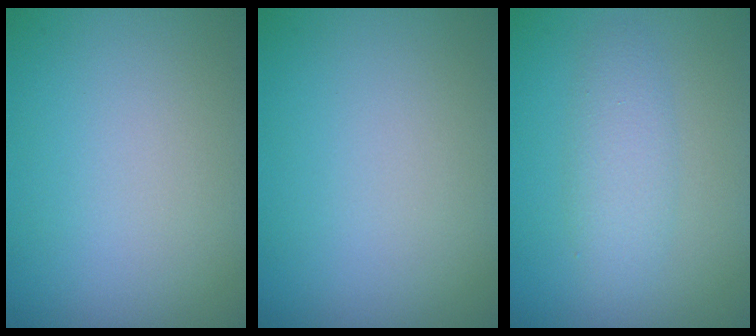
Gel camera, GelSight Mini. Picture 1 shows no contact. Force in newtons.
{"total": 0.0}
{"total": 2.7, "press": 2.7, "slide": 0.1}